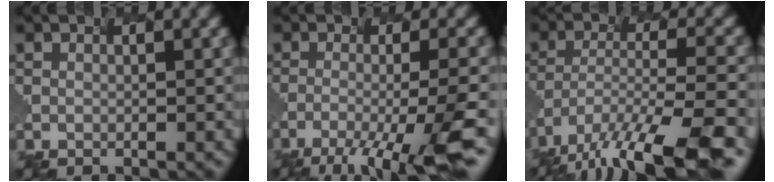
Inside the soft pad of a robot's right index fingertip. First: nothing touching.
{"total": 8.4, "force": [-4.8, 1.2, 6.7], "torque": [-0.094, 0.001, -0.071]}
{"total": 12.6, "force": [-9.9, 2.7, 7.3], "torque": [-0.150, -0.023, -0.150]}